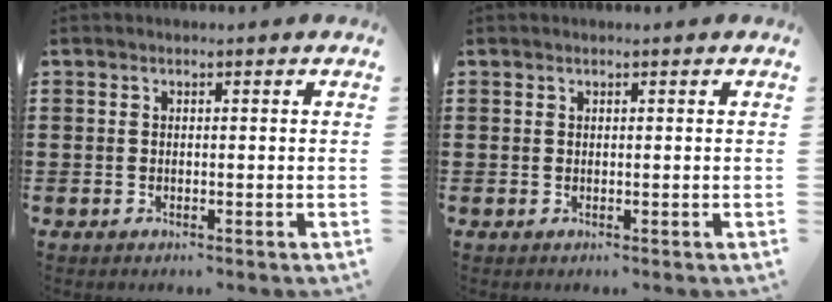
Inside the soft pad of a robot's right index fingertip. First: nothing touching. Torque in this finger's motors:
{"motor_torque": [0.44, 0.56, 0.02, 0.01]}